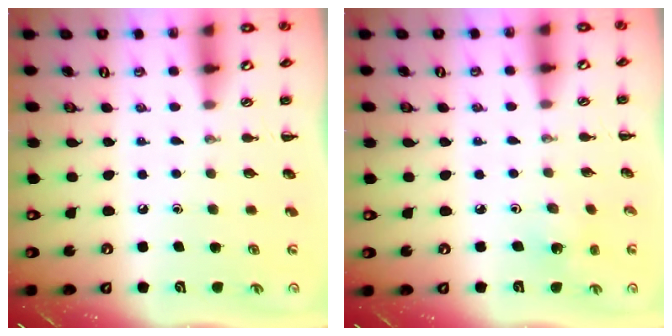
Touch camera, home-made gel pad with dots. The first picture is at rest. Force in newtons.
{"total": 1.6, "press": 1.5, "slide": 0.5}